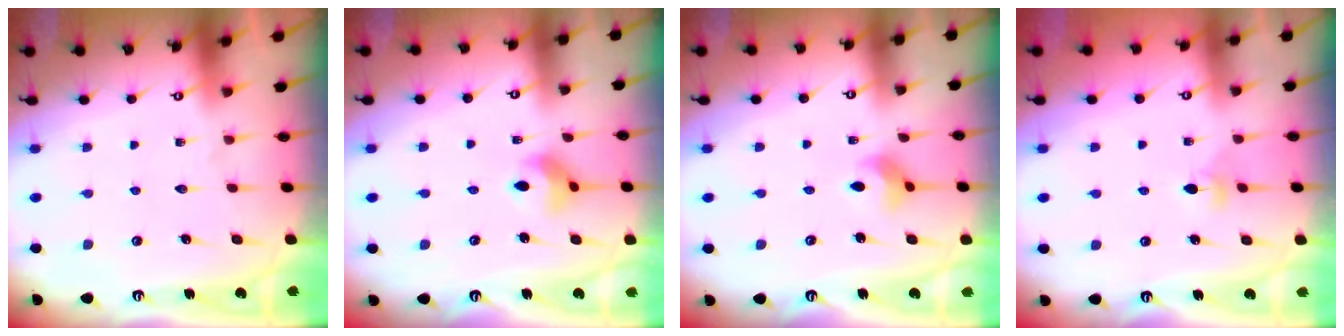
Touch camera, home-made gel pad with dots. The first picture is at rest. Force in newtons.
{"total": 7.8, "press": 7.7, "slide": 0.9}
{"total": 3.9, "press": 3.8, "slide": 0.6}
{"total": 3.1, "press": 3.0, "slide": 0.8}